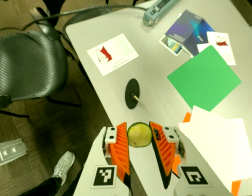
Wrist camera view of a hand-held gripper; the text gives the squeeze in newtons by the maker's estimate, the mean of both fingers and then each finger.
{"total": 8.0, "left": 8.2, "right": 7.8}